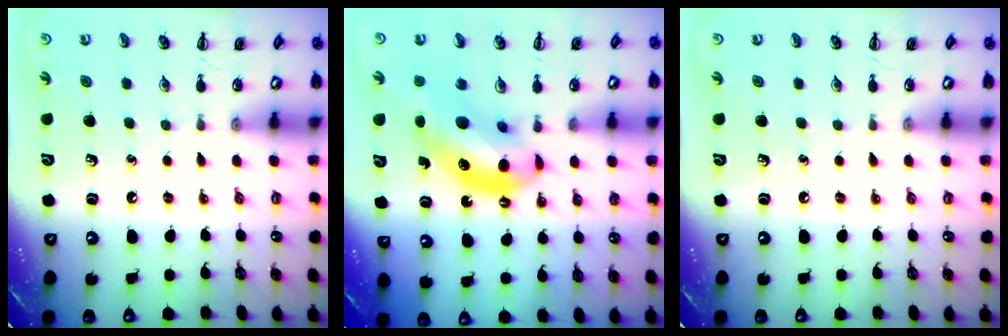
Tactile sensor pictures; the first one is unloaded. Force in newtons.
{"total": 12.1, "press": 11.6, "slide": 3.2}
{"total": 0.0}